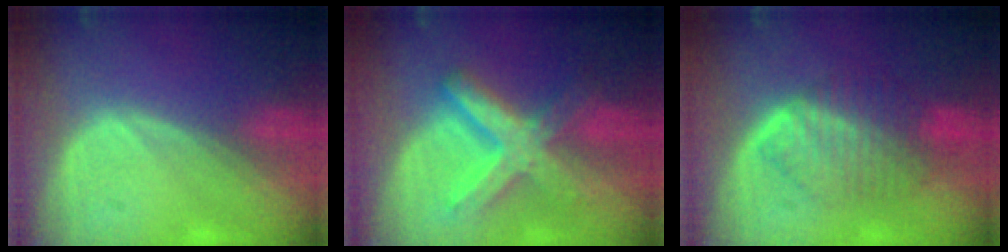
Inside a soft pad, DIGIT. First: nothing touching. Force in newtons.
{"total": 9.0, "press": 9.0, "slide": 0.7}
{"total": 7.2, "press": 7.2, "slide": 0.4}